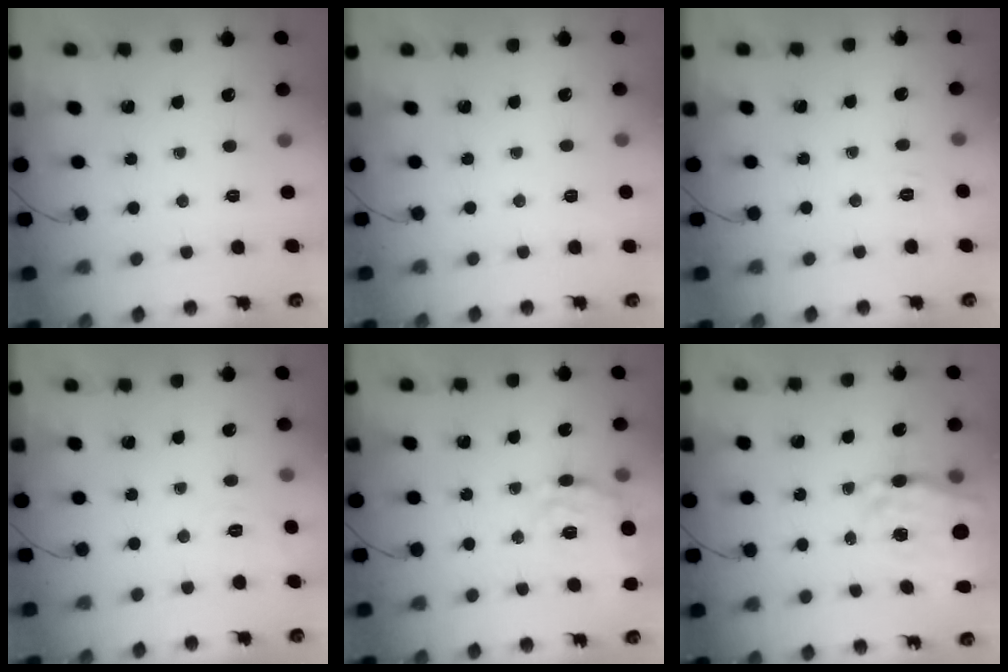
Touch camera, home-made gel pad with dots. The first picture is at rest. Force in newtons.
{"total": 3.9, "press": 3.7, "slide": 1.4}
{"total": 2.7, "press": 2.0, "slide": 1.8}
{"total": 4.2, "press": 3.6, "slide": 2.2}
{"total": 20.2, "press": 20.1, "slide": 2.2}
{"total": 15.4, "press": 14.5, "slide": 5.1}